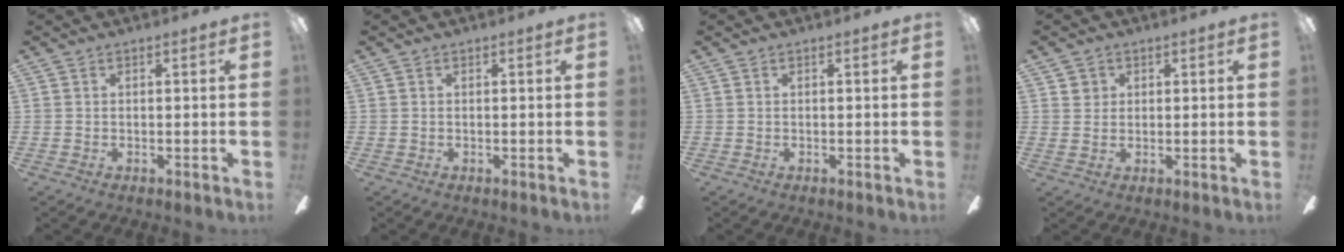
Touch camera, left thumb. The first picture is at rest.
{"total": 0.0}
{"total": 0.0}
{"total": 2.4, "force": [1.2, 2.1, 0.4], "torque": [0.004, -0.002, 0.019]}